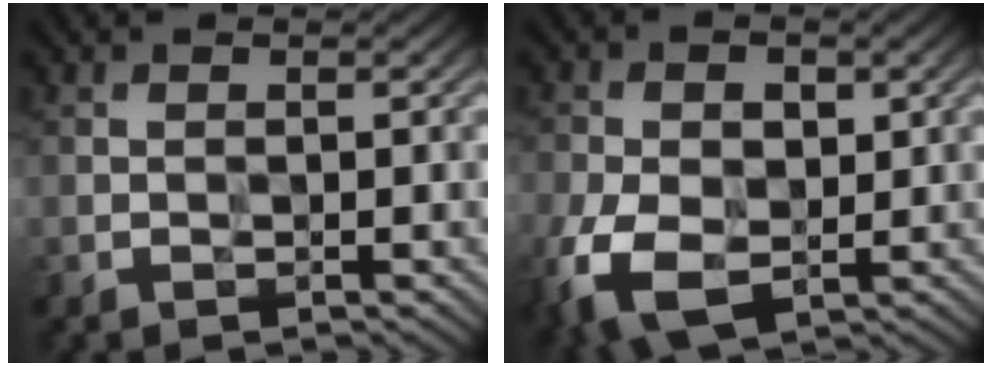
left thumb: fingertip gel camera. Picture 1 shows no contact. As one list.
[{"total": 10.3, "force": [-2.3, 6.8, 7.4], "torque": [-0.177, -0.030, -0.038]}]